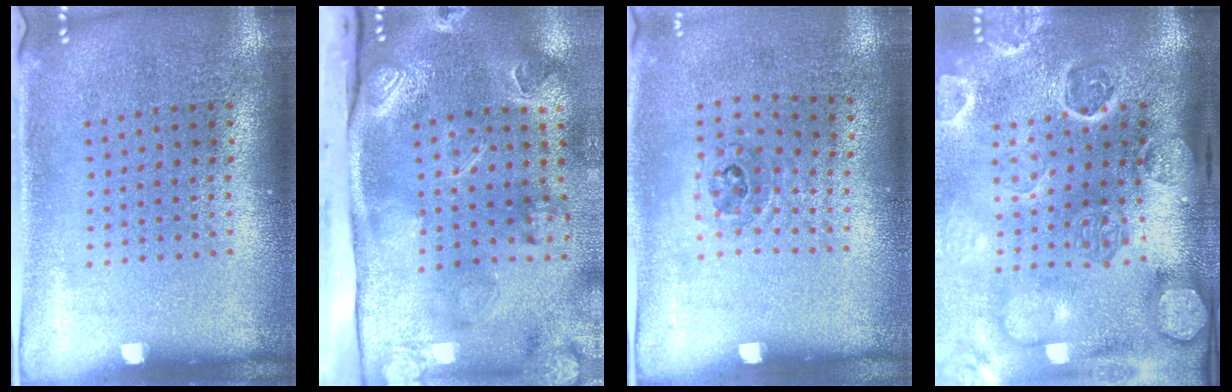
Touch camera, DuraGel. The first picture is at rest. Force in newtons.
{"total": 4.0, "press": 3.1, "slide": 2.5}
{"total": 1.1, "press": 0.7, "slide": 0.9}
{"total": 4.5, "press": 3.5, "slide": 2.7}